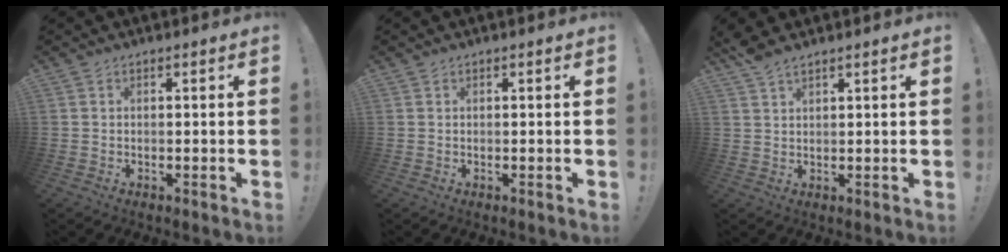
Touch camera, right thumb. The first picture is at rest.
{"total": 0.0}
{"total": 4.1, "force": [3.3, 1.1, 2.1], "torque": [-0.037, -0.018, 0.063]}